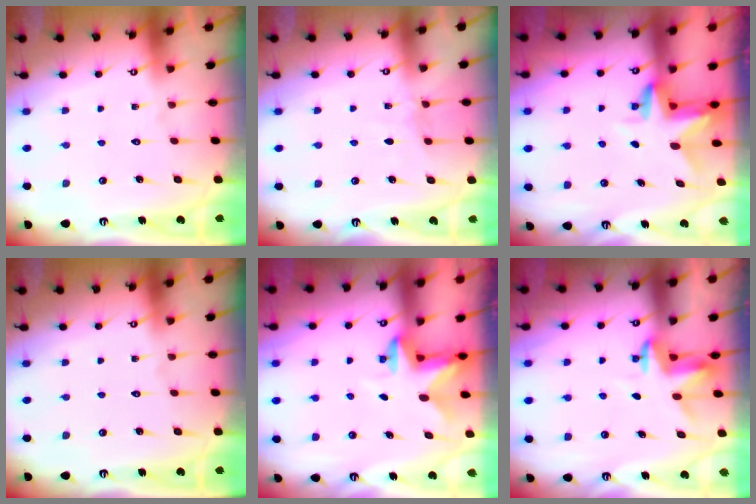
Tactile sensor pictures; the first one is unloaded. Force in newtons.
{"total": 3.6, "press": 3.6, "slide": 0.3}
{"total": 3.5, "press": 3.5, "slide": 0.3}
{"total": 0.0}
{"total": 2.7, "press": 2.6, "slide": 0.6}
{"total": 3.7, "press": 3.6, "slide": 0.2}